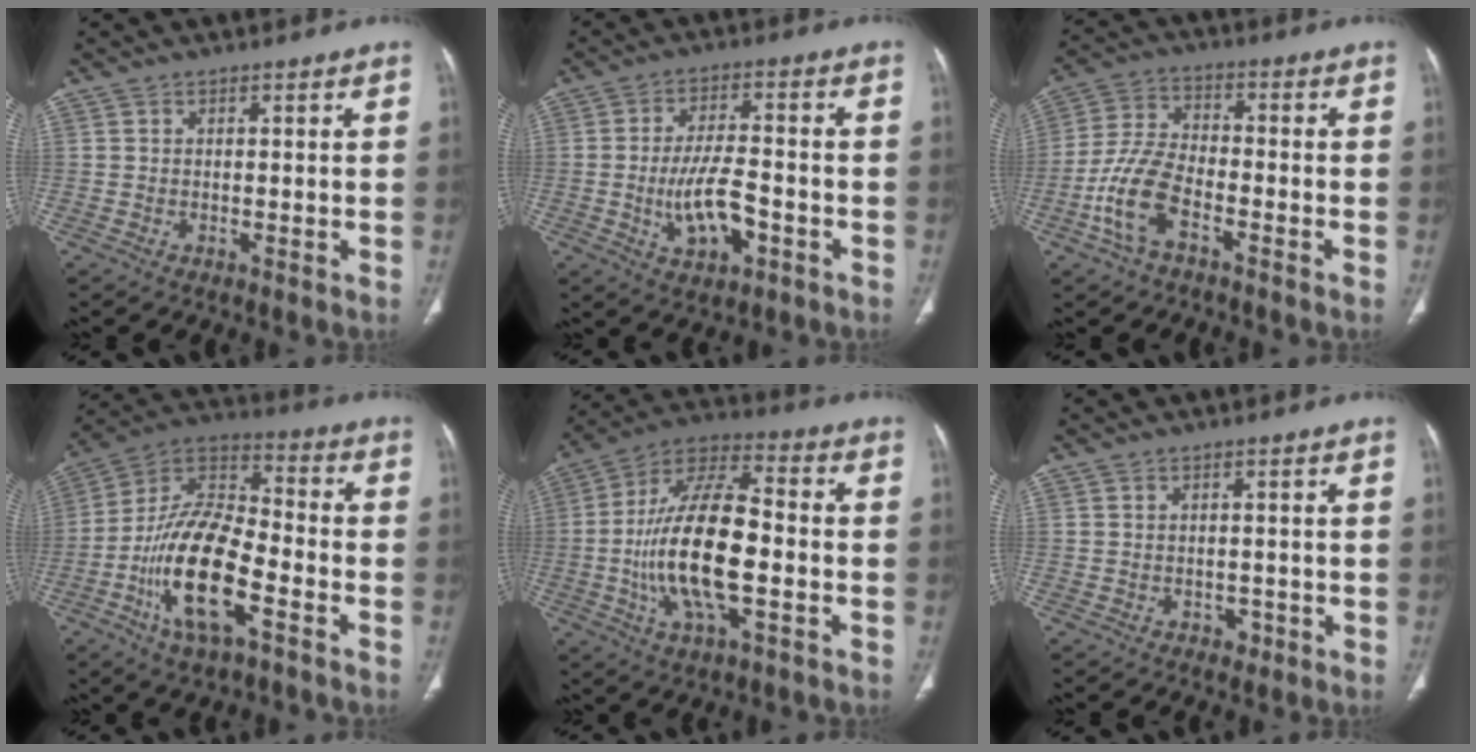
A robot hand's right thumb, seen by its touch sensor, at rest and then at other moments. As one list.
[{"total": 9.5, "force": [-2.9, 4.3, 8.0], "torque": [-0.142, 0.016, -0.049]}, {"total": 9.8, "force": [-4.5, 4.7, 7.3], "torque": [-0.159, 0.029, -0.090]}, {"total": 19.0, "force": [-7.0, 8.1, 15.7], "torque": [-0.287, 0.044, -0.128]}, {"total": 19.8, "force": [-3.3, 8.1, 17.7], "torque": [-0.336, 0.029, -0.061]}, {"total": 1.5, "force": [-0.8, 1.2, 0.6], "torque": [-0.002, 0.003, -0.009]}]